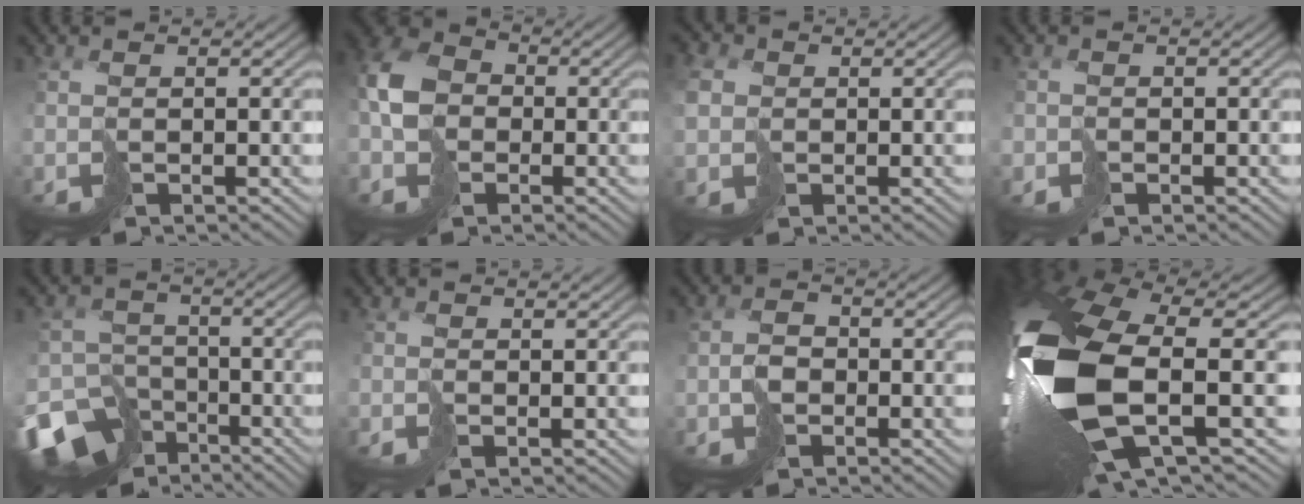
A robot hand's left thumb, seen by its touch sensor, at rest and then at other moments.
{"total": 8.0, "force": [-1.6, 6.5, 4.5], "torque": [-0.129, -0.010, -0.037]}
{"total": 4.0, "force": [0.3, 3.7, 1.5], "torque": [-0.068, -0.003, 0.012]}
{"total": 1.1, "force": [-0.7, 0.9, -0.1], "torque": [0.004, -0.004, -0.015]}
{"total": 11.7, "force": [-8.1, 7.6, 3.6], "torque": [-0.093, -0.043, -0.124]}
{"total": 1.0, "force": [-0.5, 0.6, 0.5], "torque": [-0.014, -0.001, -0.010]}
{"total": 2.7, "force": [-1.2, 2.1, 1.2], "torque": [-0.019, -0.001, -0.024]}
{"total": 17.8, "force": [-0.5, 8.7, 15.5], "torque": [-0.375, -0.071, 0.044]}